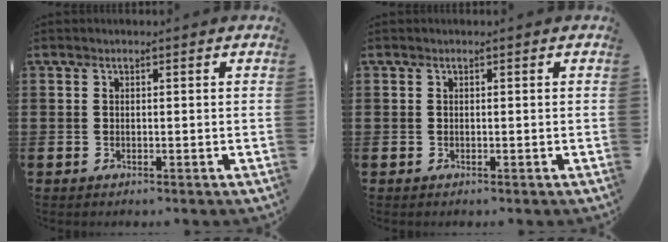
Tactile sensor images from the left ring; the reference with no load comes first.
{"total": 0.0}